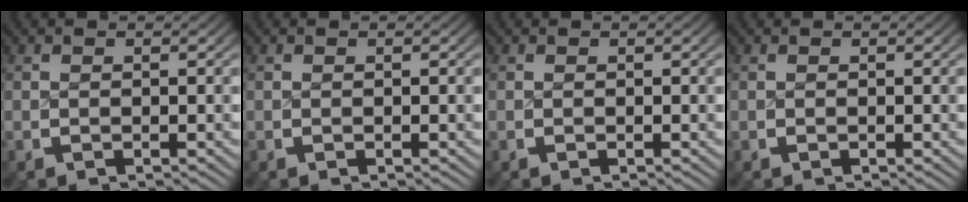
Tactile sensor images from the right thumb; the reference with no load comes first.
{"total": 0.0}
{"total": 0.0}
{"total": 0.0}